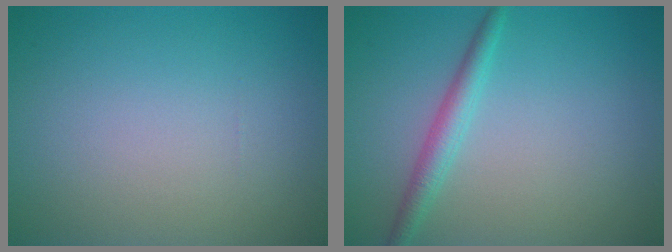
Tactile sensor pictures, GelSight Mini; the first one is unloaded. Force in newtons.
{"total": 2.2, "press": 2.2, "slide": 0.0}